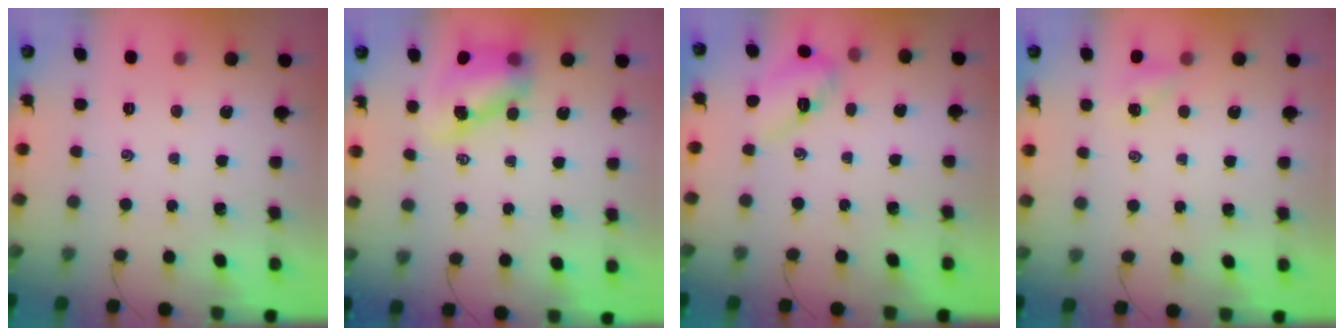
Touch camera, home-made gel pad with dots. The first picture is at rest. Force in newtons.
{"total": 8.6, "press": 8.4, "slide": 2.0}
{"total": 7.1, "press": 7.1, "slide": 0.1}
{"total": 4.2, "press": 4.1, "slide": 0.9}